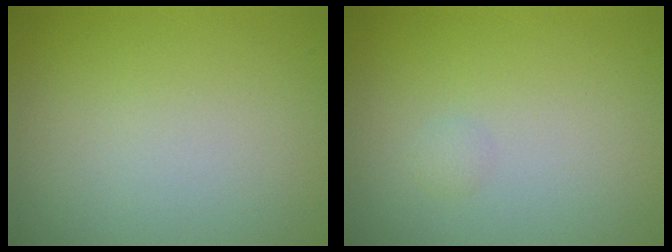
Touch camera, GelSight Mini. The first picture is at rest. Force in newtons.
{"total": 0.5, "press": 0.5, "slide": 0.0}